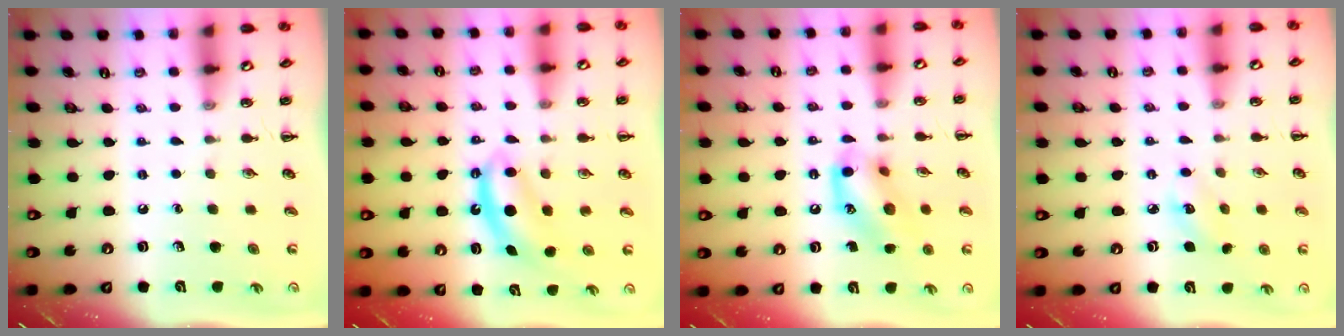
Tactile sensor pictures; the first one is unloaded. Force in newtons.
{"total": 6.1, "press": 6.1, "slide": 0.7}
{"total": 14.1, "press": 14.0, "slide": 1.1}
{"total": 3.5, "press": 3.4, "slide": 0.8}